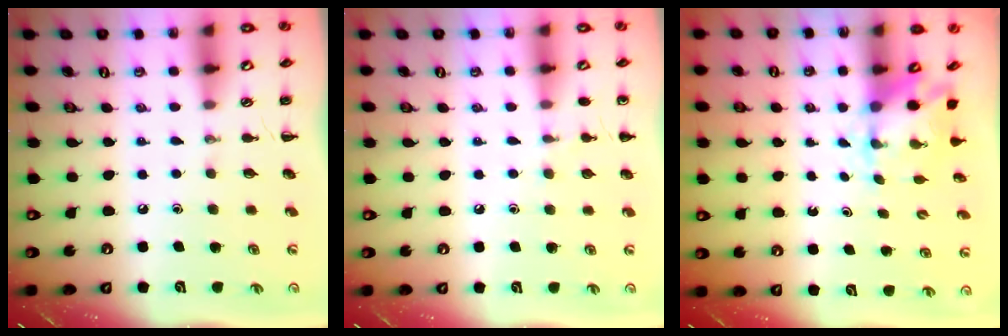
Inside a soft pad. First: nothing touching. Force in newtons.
{"total": 5.9, "press": 5.7, "slide": 1.7}
{"total": 2.5, "press": 2.3, "slide": 1.0}